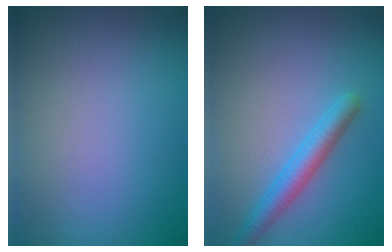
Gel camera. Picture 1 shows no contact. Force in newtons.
{"total": 2.9, "press": 2.9, "slide": 0.1}